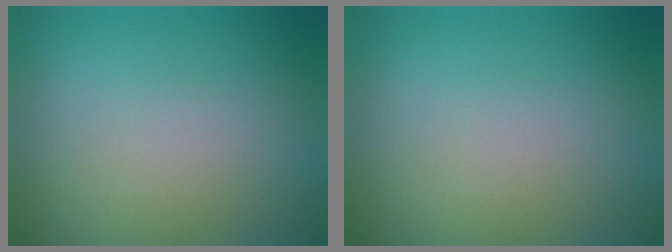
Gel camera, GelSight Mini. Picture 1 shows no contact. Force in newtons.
{"total": 0.0}